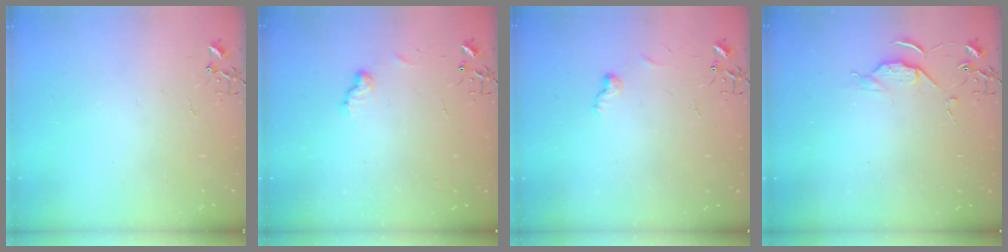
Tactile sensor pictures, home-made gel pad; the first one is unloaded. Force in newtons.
{"total": 6.7, "press": 6.6, "slide": 0.7}
{"total": 5.5, "press": 5.5, "slide": 0.6}
{"total": 5.2, "press": 5.2, "slide": 0.7}